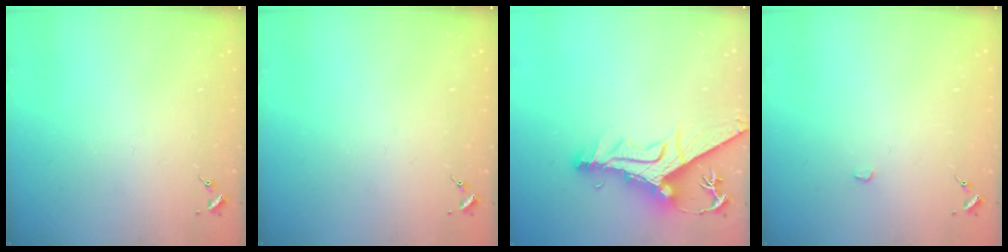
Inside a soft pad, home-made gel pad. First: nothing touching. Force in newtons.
{"total": 0.0}
{"total": 13.6, "press": 13.5, "slide": 1.4}
{"total": 1.3, "press": 1.3, "slide": 0.1}